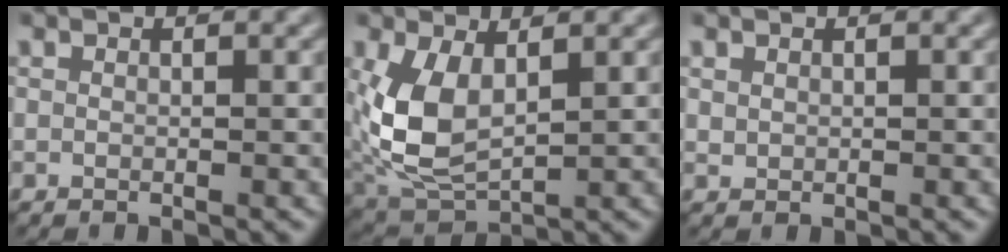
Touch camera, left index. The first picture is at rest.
{"total": 6.5, "force": [0.9, 3.7, 5.3], "torque": [-0.134, -0.006, 0.021]}
{"total": 0.6, "force": [0.4, 0.4, 0.2], "torque": [-0.004, -0.003, 0.013]}